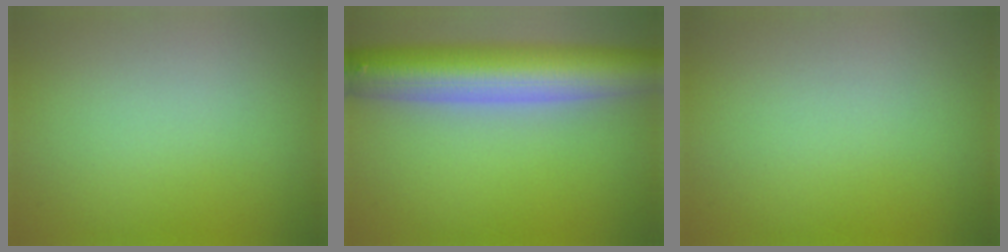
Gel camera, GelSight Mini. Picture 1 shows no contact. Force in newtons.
{"total": 10.1, "press": 10.0, "slide": 0.7}
{"total": 0.0}